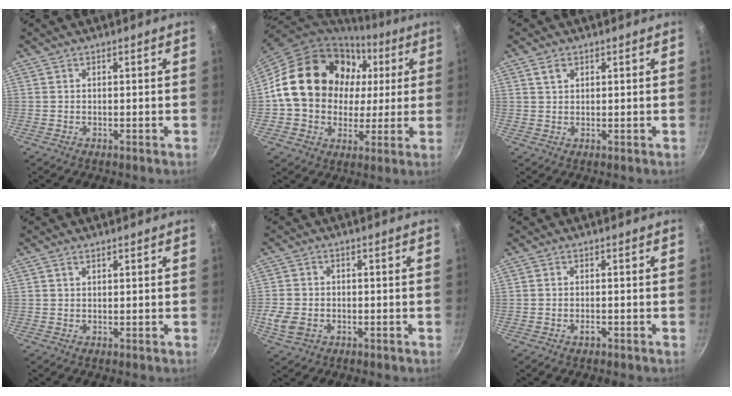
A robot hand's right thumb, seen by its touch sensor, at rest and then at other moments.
{"total": 22.9, "force": [4.6, 18.7, 12.4], "torque": [-0.187, 0.027, 0.083]}
{"total": 2.1, "force": [1.2, 1.2, 1.1], "torque": [-0.015, -0.001, 0.022]}
{"total": 0.9, "force": [0.6, 0.5, 0.5], "torque": [-0.006, 0.001, 0.010]}
{"total": 5.7, "force": [-1.8, 4.4, 3.3], "torque": [-0.070, 0.007, -0.031]}
{"total": 1.2, "force": [-0.8, 0.5, 0.7], "torque": [-0.016, 0.007, -0.015]}